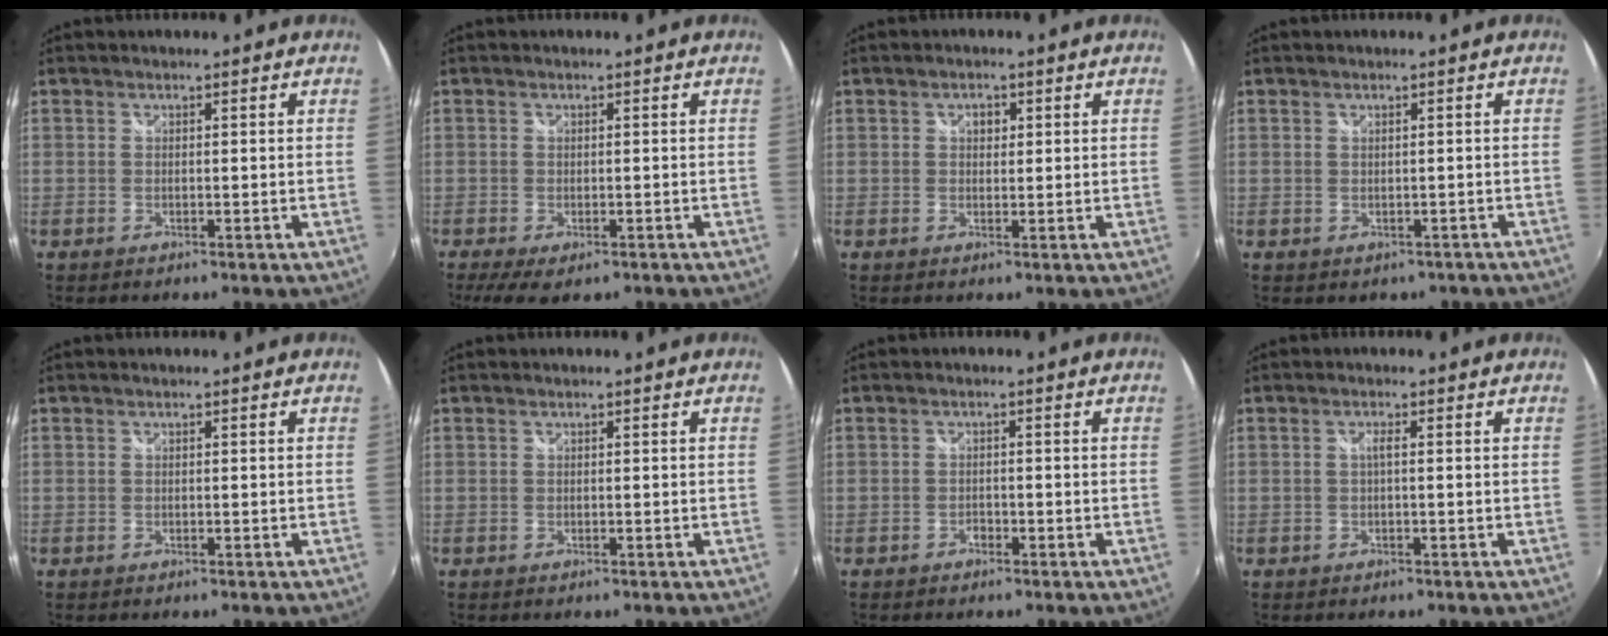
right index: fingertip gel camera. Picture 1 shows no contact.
{"total": 5.9, "force": [-3.6, 2.6, 3.9], "torque": [-0.083, -0.028, -0.056]}
{"total": 1.9, "force": [0.5, 1.4, 1.1], "torque": [-0.014, 0.005, 0.007]}
{"total": 1.8, "force": [-0.7, 1.5, 0.6], "torque": [-0.009, -0.001, -0.003]}
{"total": 0.0}
{"total": 0.0}
{"total": 1.2, "force": [-1.0, 0.7, 0.2], "torque": [-0.005, 0.000, -0.017]}
{"total": 1.1, "force": [-0.1, -0.1, 1.1], "torque": [-0.018, 0.003, -0.005]}